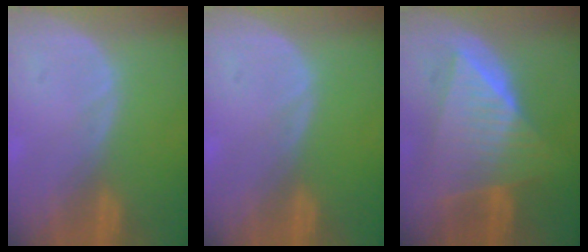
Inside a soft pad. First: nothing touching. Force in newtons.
{"total": 0.0}
{"total": 9.6, "press": 9.5, "slide": 0.6}